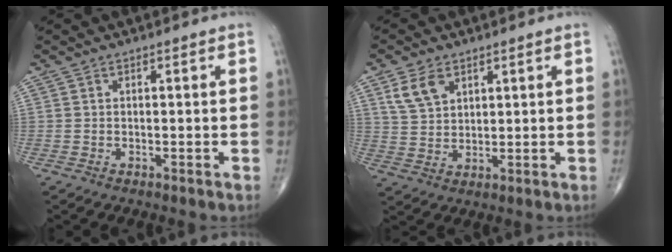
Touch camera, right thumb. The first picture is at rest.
{"total": 6.3, "force": [3.3, 4.0, 3.6], "torque": [-0.057, -0.009, 0.070]}